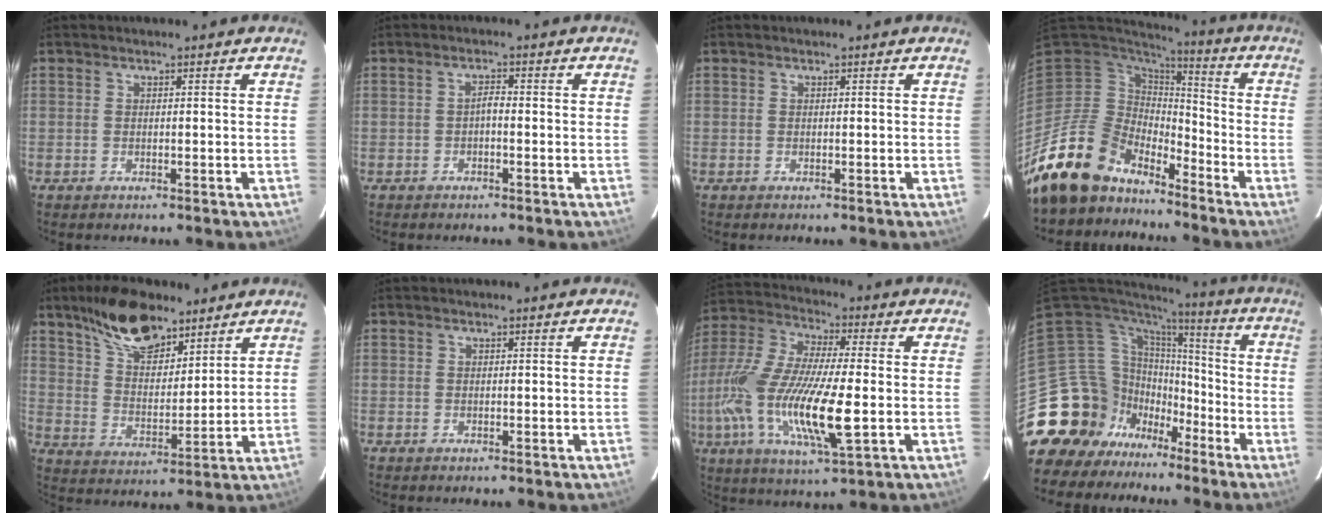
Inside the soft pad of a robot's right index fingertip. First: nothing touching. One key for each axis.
{"total": 1.3, "fx": -0.6, "fy": 0.5, "fz": 1.0, "tx": -0.019, "ty": 0.007, "tz": -0.012}
{"total": 0.0}
{"total": 15.2, "fx": -13.0, "fy": 7.1, "fz": 3.4, "tx": -0.094, "ty": 0.010, "tz": -0.235}
{"total": 14.7, "fx": 10.3, "fy": 6.6, "fz": 8.1, "tx": -0.141, "ty": 0.017, "tz": 0.188}
{"total": 0.0}
{"total": 20.6, "fx": -4.3, "fy": 4.7, "fz": 19.6, "tx": -0.401, "ty": -0.021, "tz": -0.089}
{"total": 18.2, "fx": -9.9, "fy": 14.6, "fz": 4.6, "tx": -0.132, "ty": 0.041, "tz": -0.162}